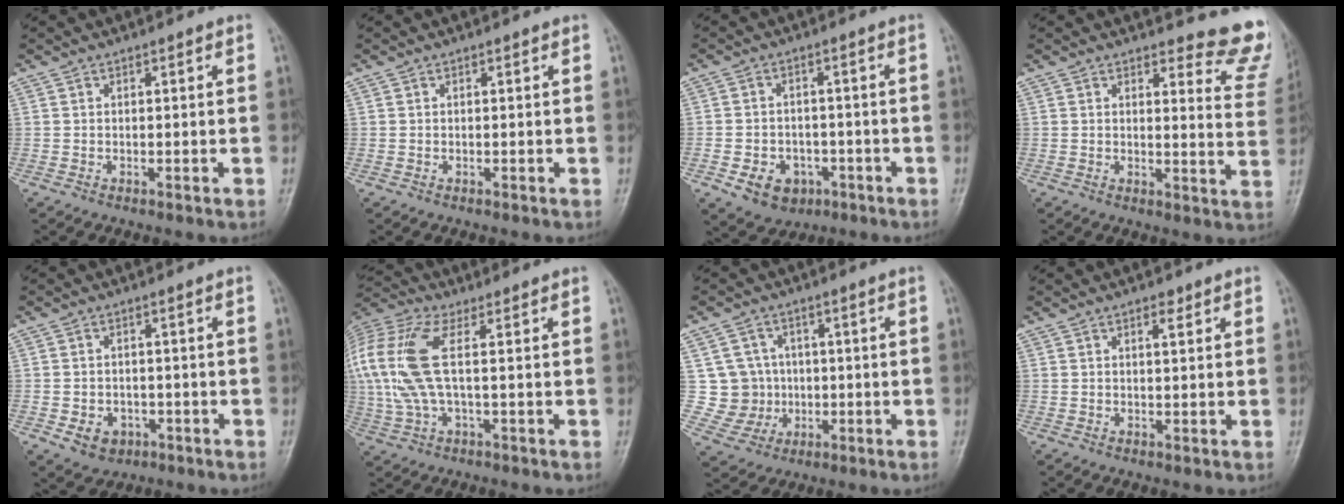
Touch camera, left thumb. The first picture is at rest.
{"total": 0.0}
{"total": 7.8, "force": [-3.3, 6.1, 3.5], "torque": [-0.041, 0.023, -0.040]}
{"total": 10.9, "force": [10.2, 2.8, 2.7], "torque": [0.012, -0.102, 0.085]}
{"total": 4.8, "force": [-1.9, 3.9, 2.1], "torque": [-0.025, 0.012, -0.018]}
{"total": 13.5, "force": [1.8, 5.0, 12.4], "torque": [-0.314, 0.024, 0.036]}
{"total": 7.7, "force": [0.6, 7.6, 1.2], "torque": [0.013, 0.007, 0.015]}
{"total": 1.8, "force": [1.0, 0.7, 1.3], "torque": [-0.016, -0.004, 0.014]}